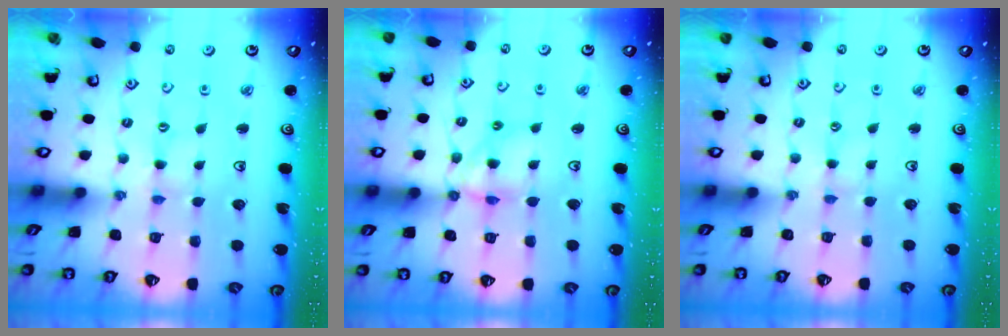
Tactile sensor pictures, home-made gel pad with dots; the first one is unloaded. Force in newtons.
{"total": 9.5, "press": 9.5, "slide": 0.7}
{"total": 0.8, "press": 0.8, "slide": 0.3}